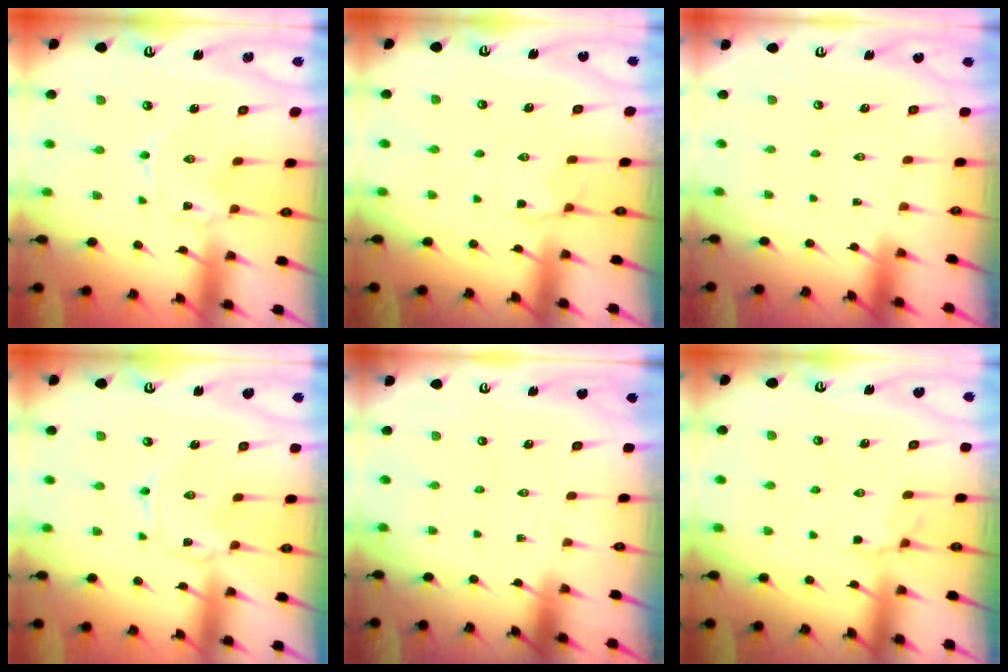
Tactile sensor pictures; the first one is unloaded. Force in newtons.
{"total": 2.8, "press": 2.6, "slide": 1.2}
{"total": 1.5, "press": 1.5, "slide": 0.1}
{"total": 0.0}
{"total": 0.0}
{"total": 4.3, "press": 3.9, "slide": 1.8}